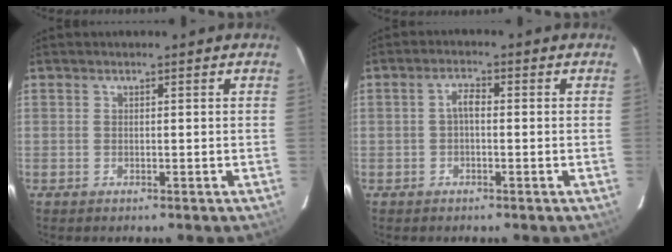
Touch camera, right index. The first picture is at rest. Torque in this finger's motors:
{"motor_torque": [0.32, -0.11, 0.31, 0.05]}